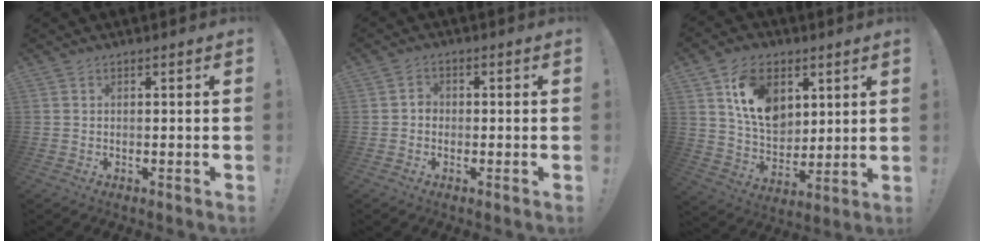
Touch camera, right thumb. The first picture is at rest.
{"total": 2.5, "force": [-1.0, 1.9, 1.2], "torque": [-0.024, 0.013, -0.018]}
{"total": 14.8, "force": [6.5, 10.5, 8.2], "torque": [-0.136, -0.022, 0.124]}